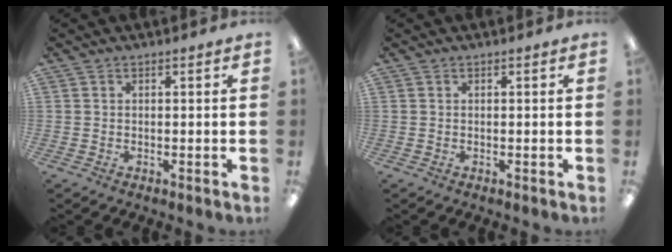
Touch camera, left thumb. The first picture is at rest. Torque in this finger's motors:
{"motor_torque": [0.01, 0.01, 0.00, 0.00, 0.00]}